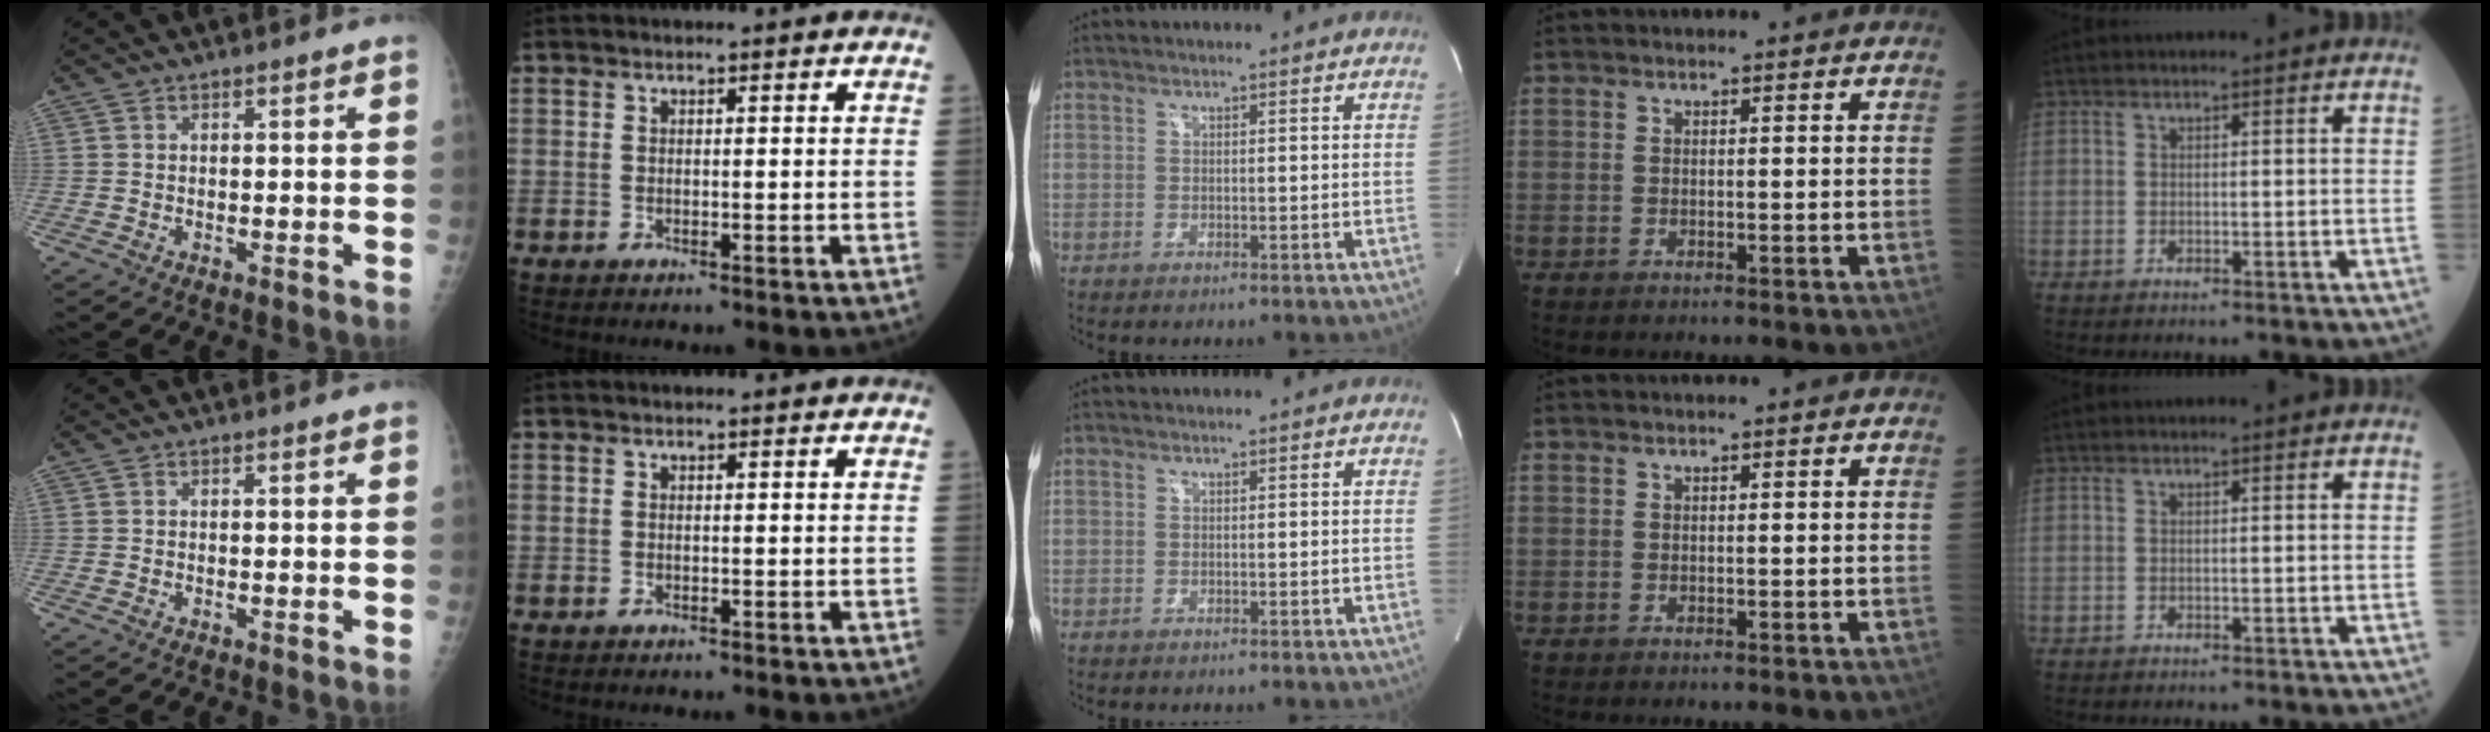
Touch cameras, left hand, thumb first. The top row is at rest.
{}